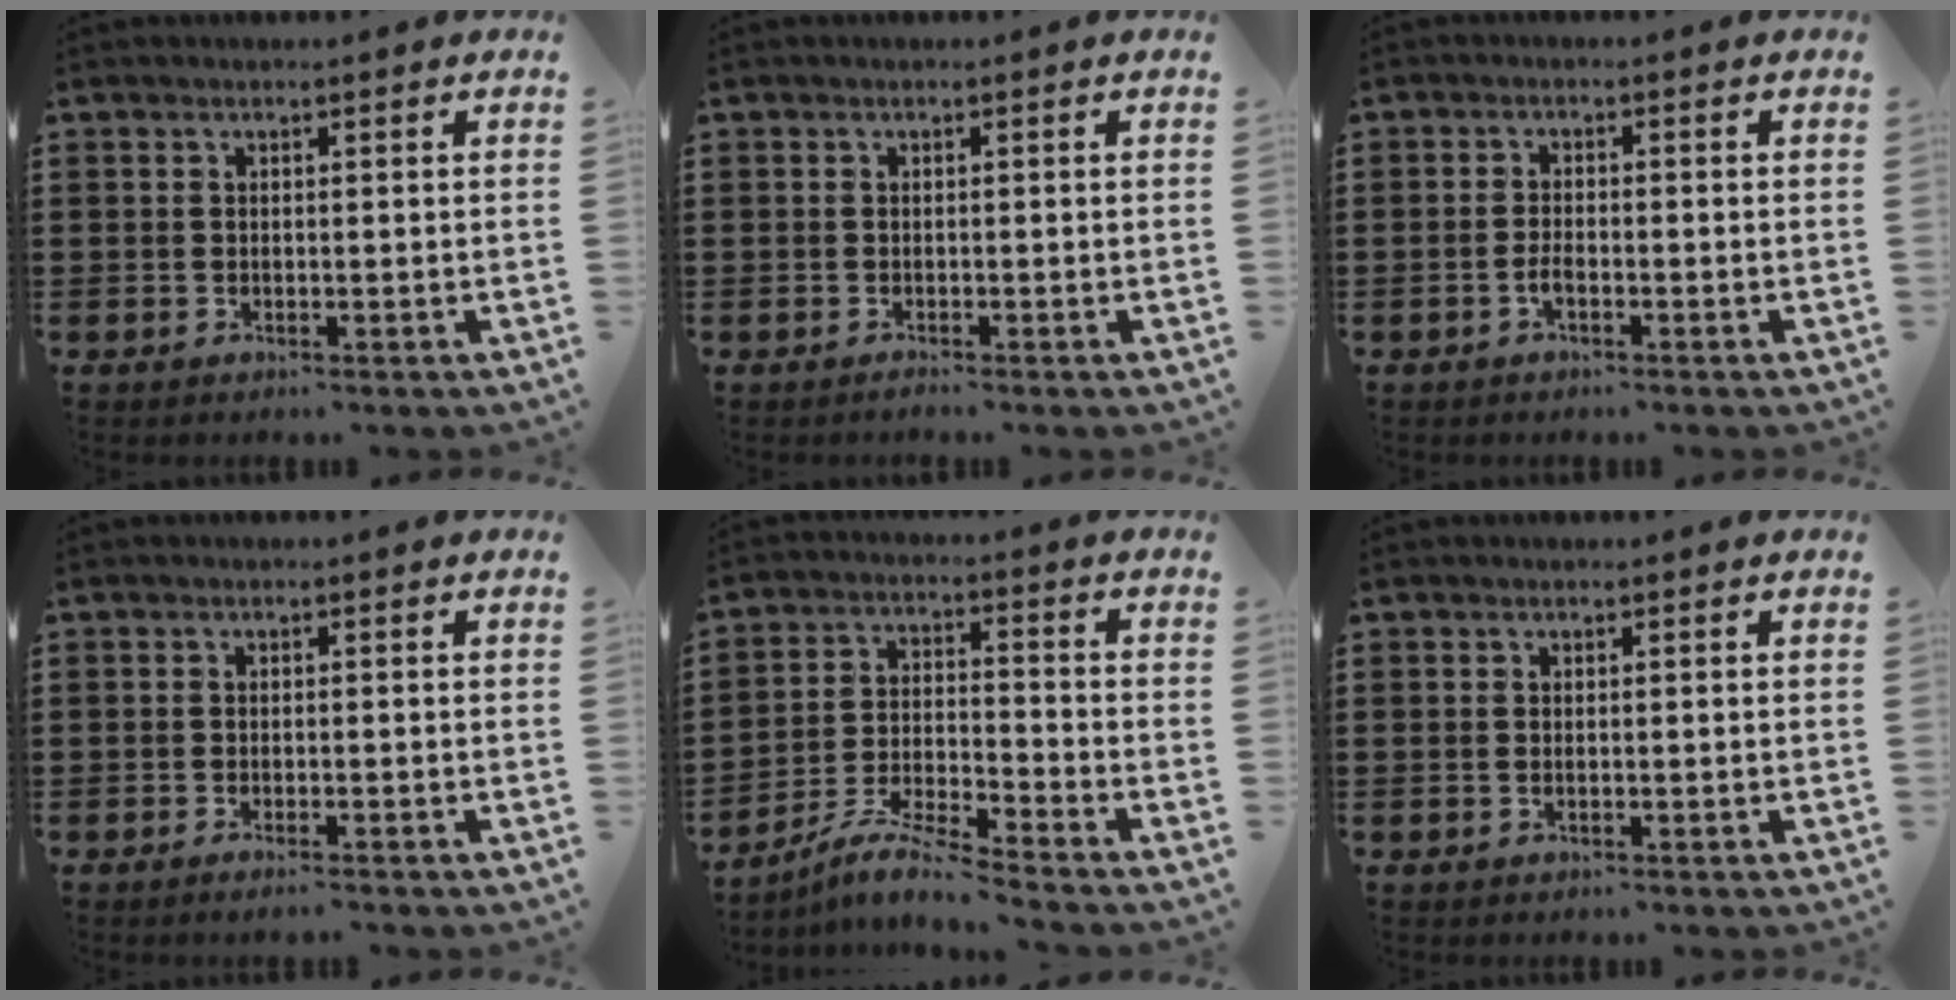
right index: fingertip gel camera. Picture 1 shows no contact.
{"total": 0.5, "force": [-0.5, 0.0, 0.0], "torque": [-0.002, 0.000, -0.011]}
{"total": 1.7, "force": [-0.9, 0.5, 1.4], "torque": [-0.026, 0.001, -0.016]}
{"total": 0.8, "force": [-0.7, 0.0, 0.5], "torque": [-0.011, -0.004, -0.013]}
{"total": 6.5, "force": [-6.0, -0.1, 2.5], "torque": [-0.059, -0.007, -0.119]}
{"total": 0.0}